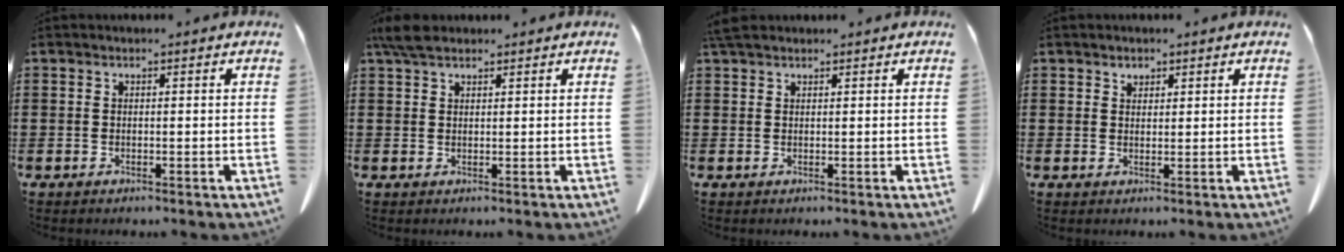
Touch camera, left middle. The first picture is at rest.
{"total": 3.7, "force": [2.6, 1.4, 2.2], "torque": [-0.051, 0.006, 0.050]}
{"total": 2.0, "force": [1.7, 0.6, 1.0], "torque": [-0.026, 0.003, 0.033]}
{"total": 1.4, "force": [1.2, 0.6, 0.2], "torque": [0.001, -0.004, 0.022]}